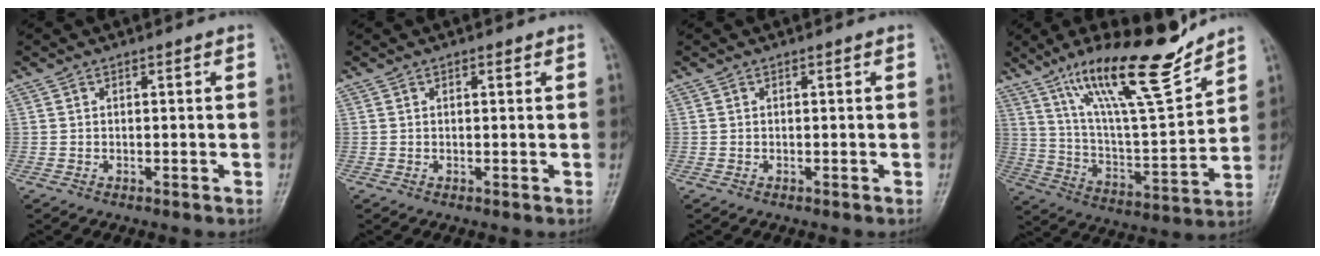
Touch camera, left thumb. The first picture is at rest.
{"total": 0.8, "force": [0.5, 0.4, 0.5], "torque": [-0.005, -0.001, 0.005]}
{"total": 0.0}
{"total": 19.8, "force": [14.4, 3.8, 13.1], "torque": [-0.190, -0.079, 0.254]}